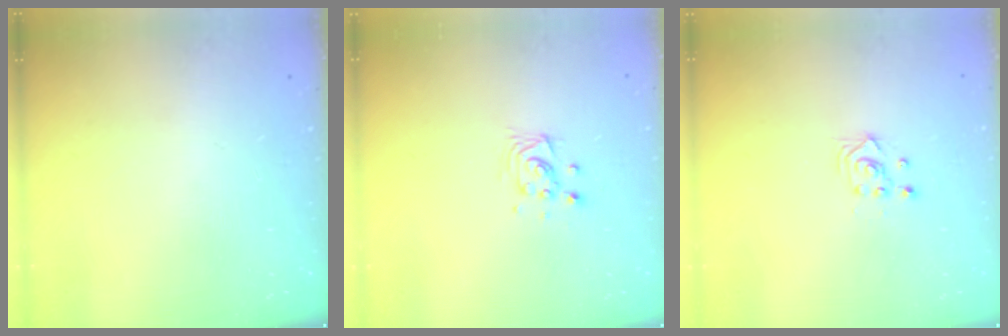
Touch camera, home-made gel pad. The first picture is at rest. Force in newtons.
{"total": 5.2, "press": 5.2, "slide": 0.1}
{"total": 2.3, "press": 2.3, "slide": 0.3}